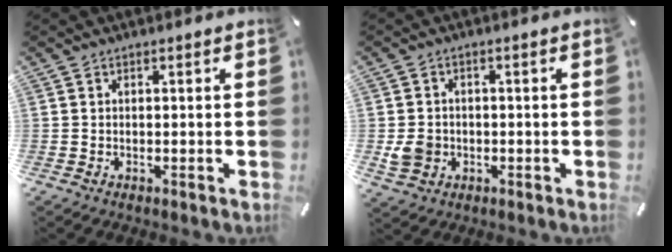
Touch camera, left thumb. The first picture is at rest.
{"total": 5.2, "force": [-1.2, 4.6, 2.1], "torque": [-0.041, 0.004, -0.021]}